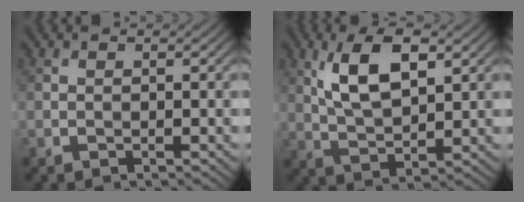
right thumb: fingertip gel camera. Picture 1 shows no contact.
{"total": 8.0, "force": [3.3, 3.3, 6.5], "torque": [-0.134, 0.003, 0.066]}